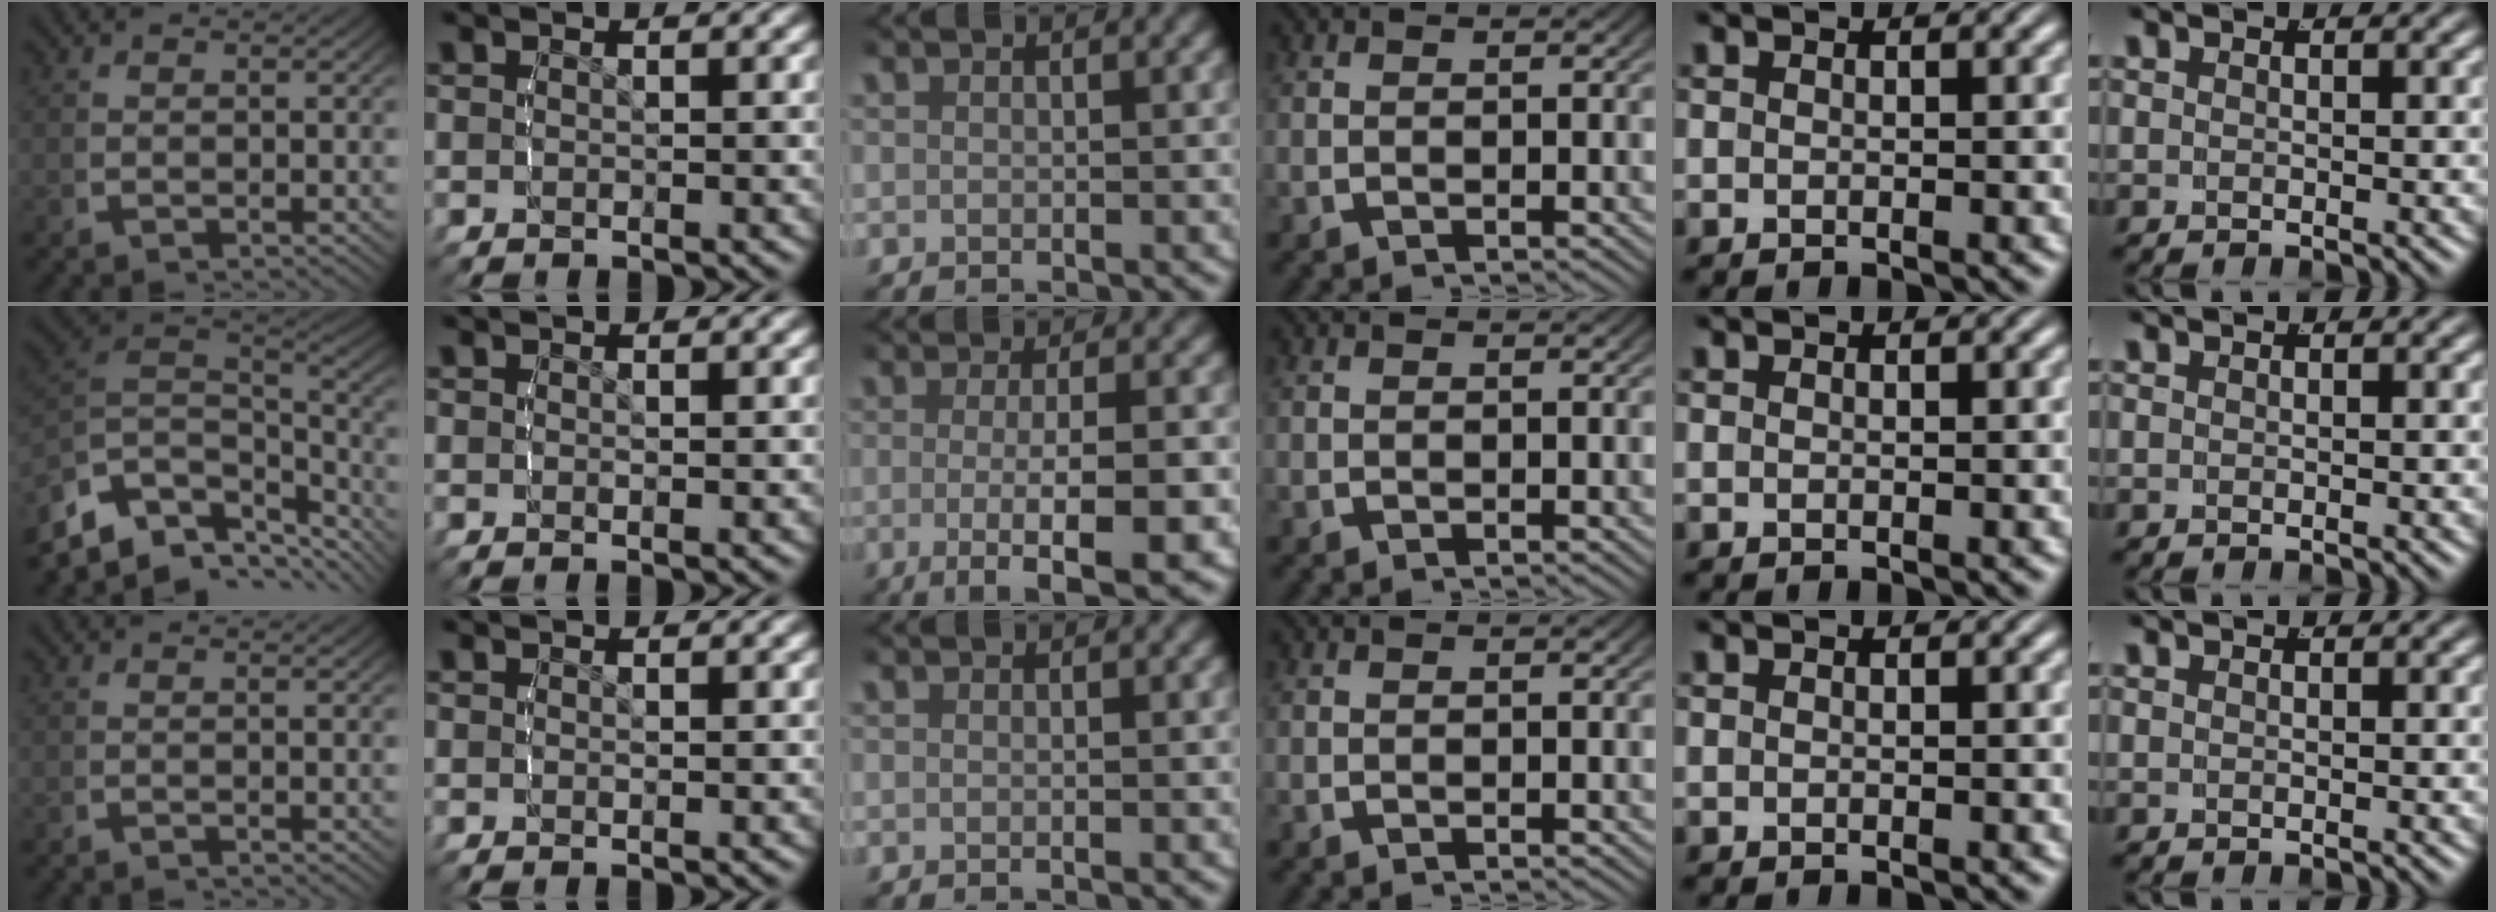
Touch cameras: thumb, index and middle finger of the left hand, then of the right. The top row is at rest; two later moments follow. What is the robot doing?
{"motion": "lift_and_place", "object": "bandage"}